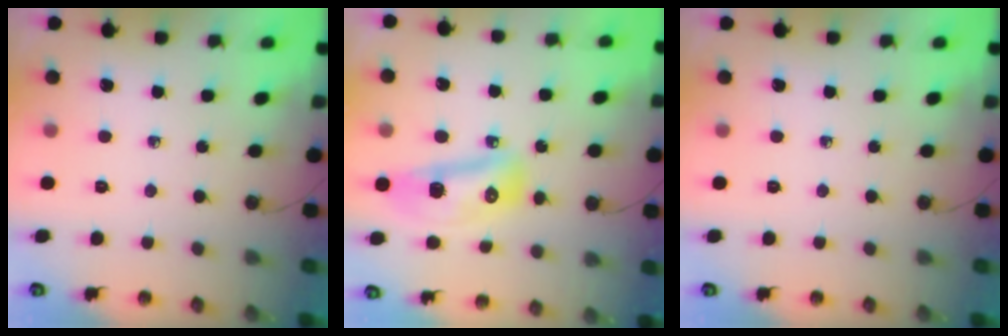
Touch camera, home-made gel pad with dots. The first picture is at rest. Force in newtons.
{"total": 10.7, "press": 10.6, "slide": 1.5}
{"total": 0.0}